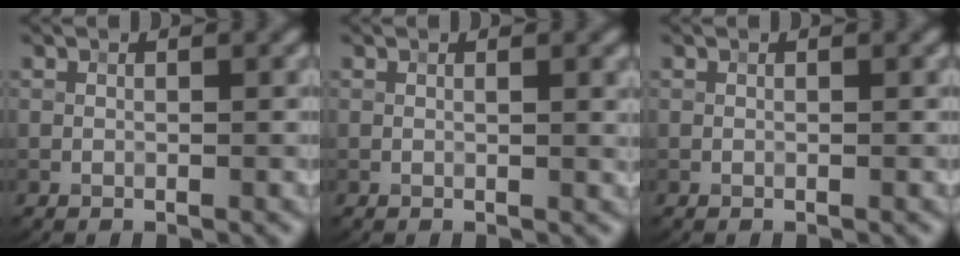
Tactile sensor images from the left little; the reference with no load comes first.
{"total": 1.2, "force": [0.3, 0.3, 1.1], "torque": [-0.012, 0.000, 0.003]}
{"total": 0.0}